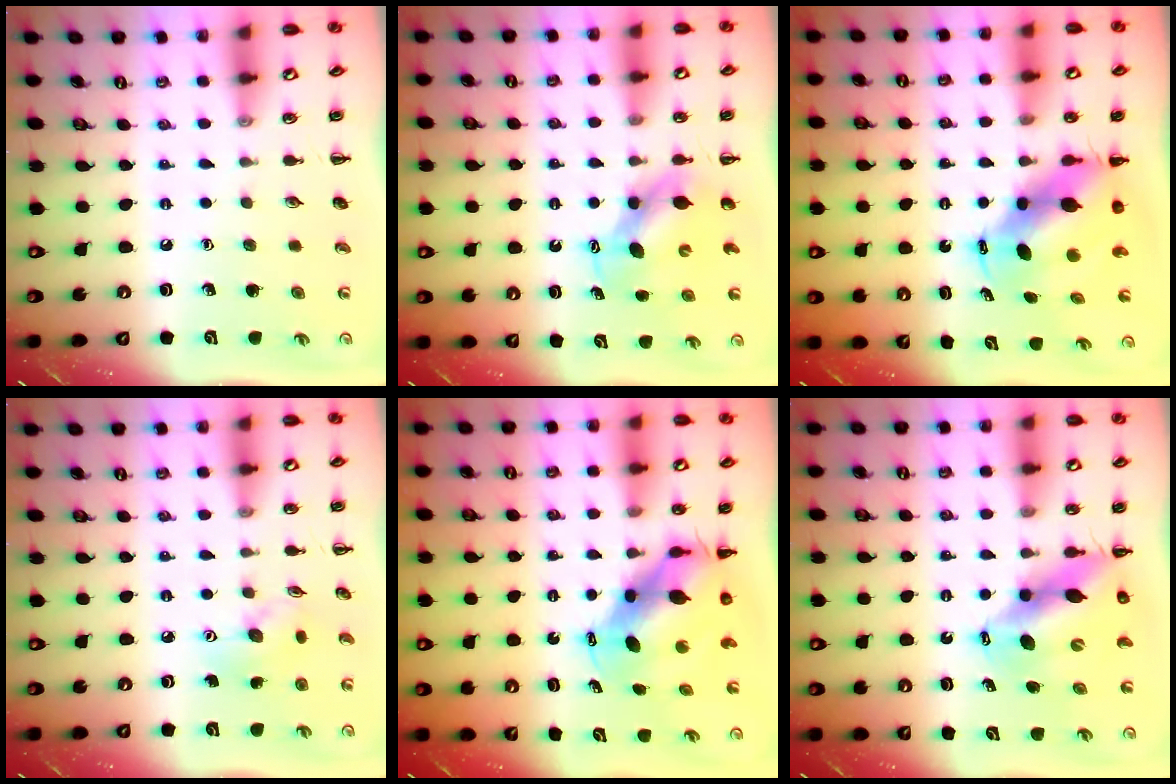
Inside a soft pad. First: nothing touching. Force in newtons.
{"total": 6.7, "press": 6.7, "slide": 0.7}
{"total": 9.2, "press": 9.0, "slide": 2.0}
{"total": 5.8, "press": 5.8, "slide": 0.3}
{"total": 7.8, "press": 7.6, "slide": 1.8}
{"total": 11.3, "press": 10.9, "slide": 2.9}